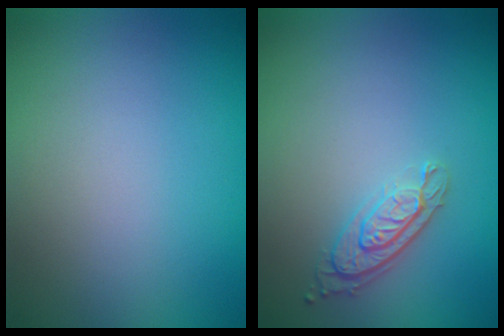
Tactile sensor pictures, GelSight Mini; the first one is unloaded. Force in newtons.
{"total": 2.4, "press": 1.9, "slide": 1.4}